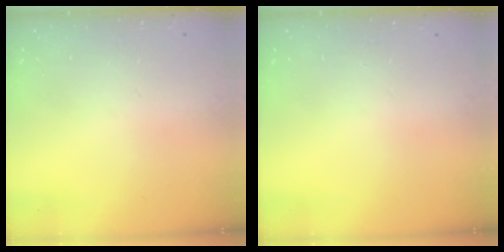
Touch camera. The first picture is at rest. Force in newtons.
{"total": 0.0}